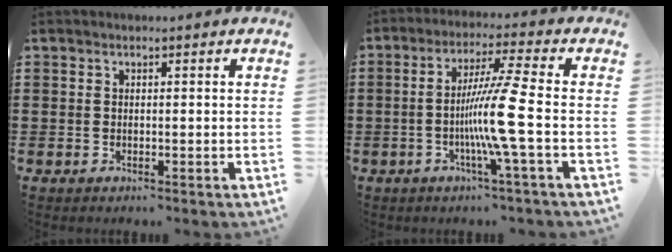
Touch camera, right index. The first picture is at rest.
{"total": 9.2, "force": [-2.2, -1.4, 8.8], "torque": [-0.167, -0.017, -0.050]}